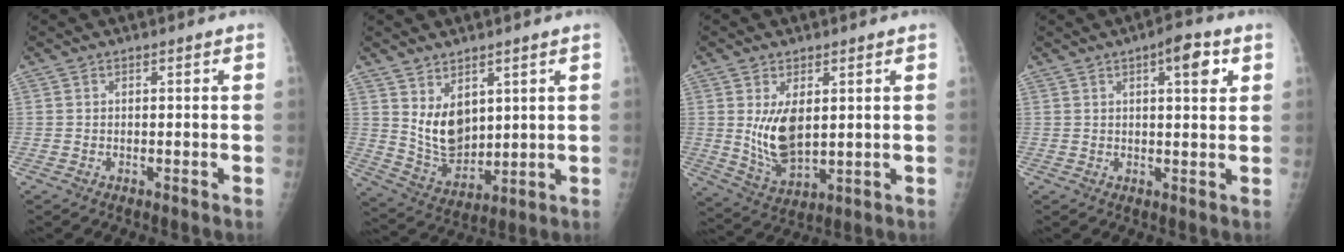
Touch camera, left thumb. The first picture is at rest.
{"total": 9.0, "force": [3.5, 5.7, 6.0], "torque": [-0.080, -0.038, 0.087]}
{"total": 8.9, "force": [1.7, 4.7, 7.3], "torque": [-0.126, -0.022, 0.048]}
{"total": 6.0, "force": [2.6, 1.9, 5.0], "torque": [-0.058, -0.006, 0.032]}